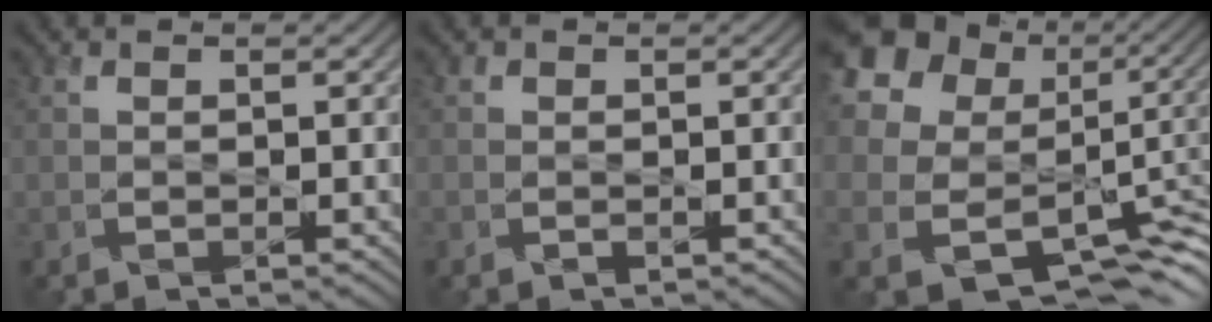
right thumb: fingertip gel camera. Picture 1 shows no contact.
{"total": 0.8, "force": [-0.3, 0.7, 0.1], "torque": [0.001, -0.007, -0.007]}
{"total": 18.3, "force": [3.3, 14.5, 10.7], "torque": [-0.251, 0.011, 0.090]}